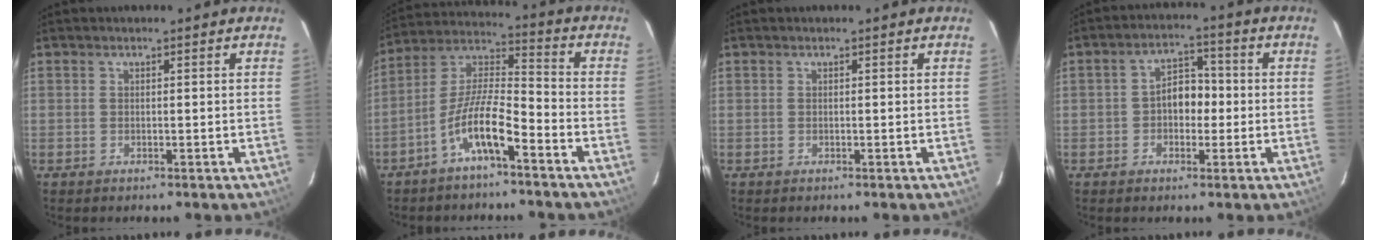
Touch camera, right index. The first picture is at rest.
{"total": 10.1, "force": [-5.8, 2.1, 7.9], "torque": [-0.169, 0.008, -0.110]}
{"total": 0.0}
{"total": 5.7, "force": [-0.9, 4.1, 3.9], "torque": [-0.064, 0.021, -0.011]}